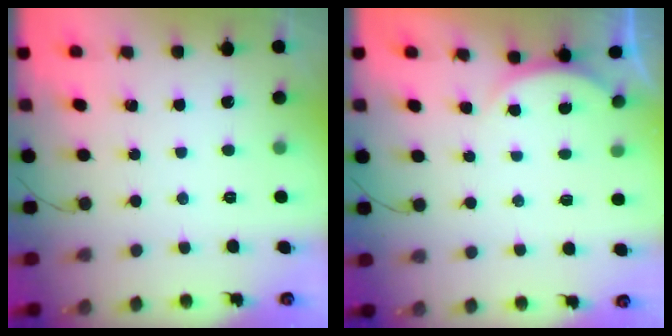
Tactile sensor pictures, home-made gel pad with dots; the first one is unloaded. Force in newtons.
{"total": 2.4, "press": 2.4, "slide": 0.6}